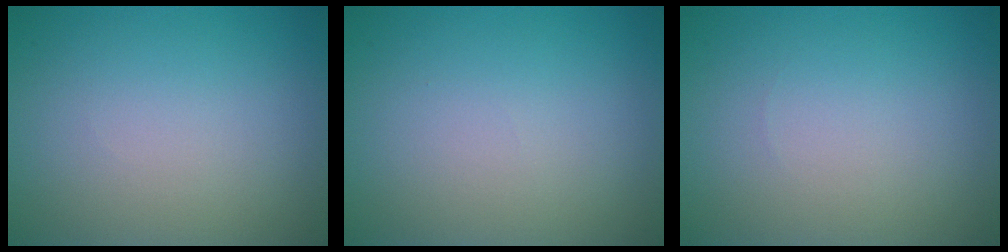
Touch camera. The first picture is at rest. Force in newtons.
{"total": 0.0}
{"total": 0.0}